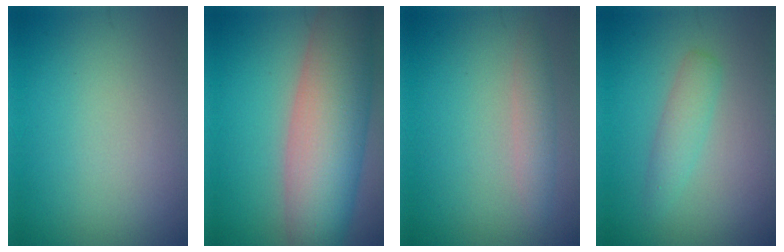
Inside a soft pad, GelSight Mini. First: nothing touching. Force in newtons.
{"total": 10.4, "press": 10.4, "slide": 0.5}
{"total": 1.9, "press": 1.9, "slide": 0.0}
{"total": 2.0, "press": 2.0, "slide": 0.1}